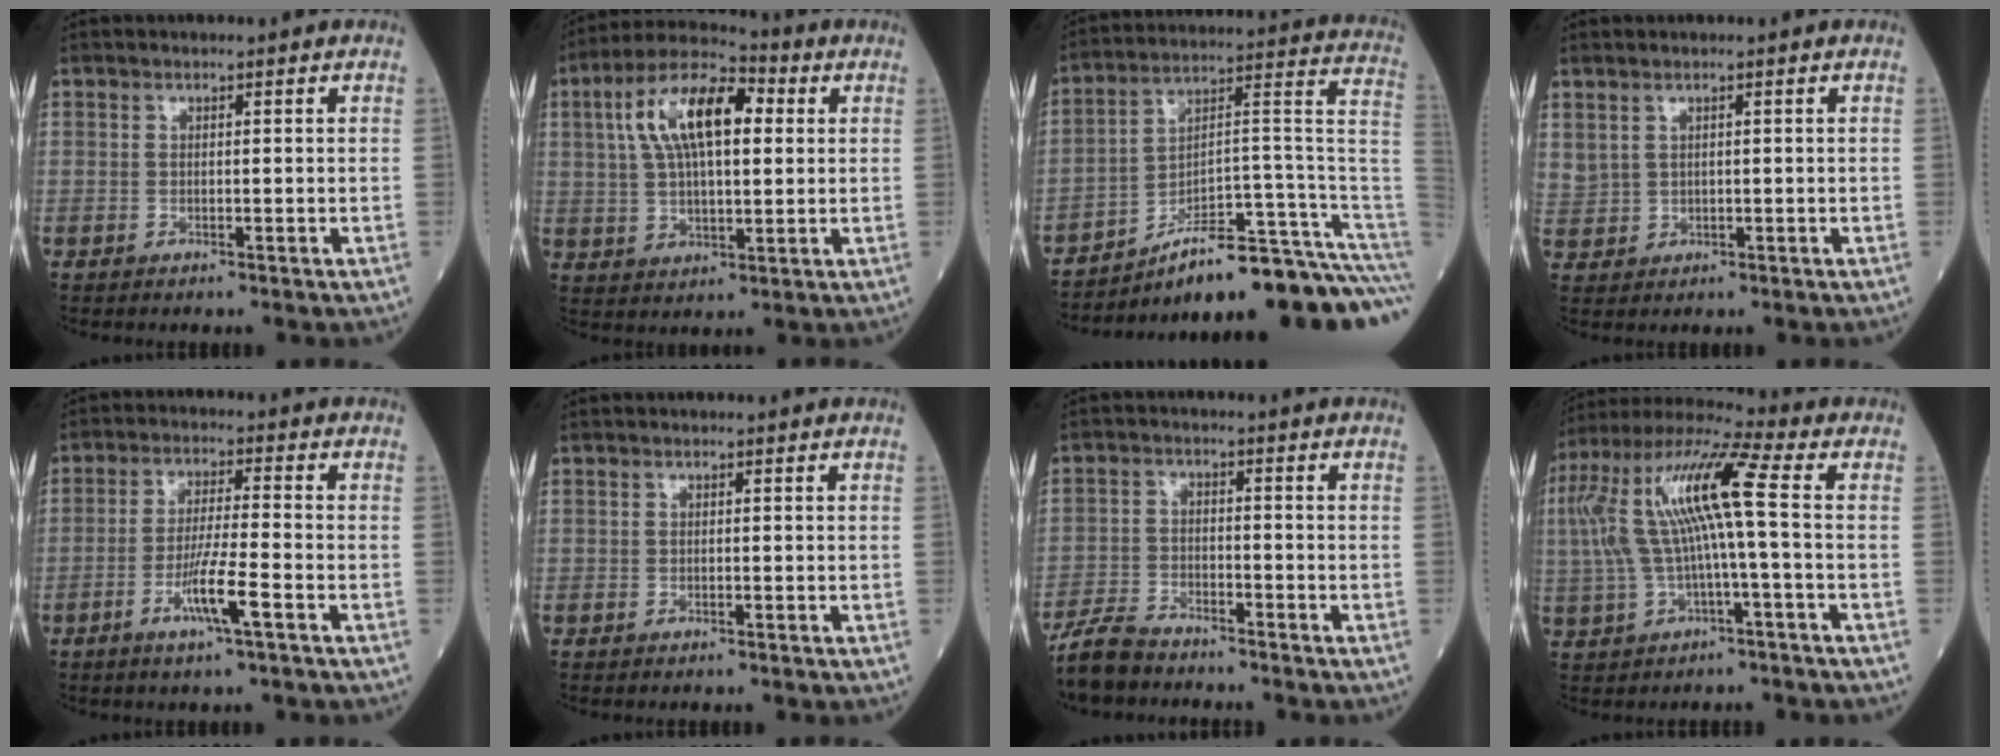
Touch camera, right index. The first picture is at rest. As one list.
[{"total": 13.4, "force": [3.6, 5.2, 11.9], "torque": [-0.229, 0.033, 0.058]}, {"total": 20.3, "force": [-16.2, 1.7, 12.2], "torque": [-0.095, 0.060, -0.238]}, {"total": 3.5, "force": [1.7, 2.6, 1.7], "torque": [-0.048, 0.005, 0.046]}, {"total": 7.1, "force": [-3.1, -0.1, 6.3], "torque": [-0.122, -0.008, -0.060]}, {"total": 0.0}, {"total": 6.6, "force": [-6.2, 1.6, 1.8], "torque": [-0.040, -0.019, -0.118]}, {"total": 14.9, "force": [1.1, 1.7, 14.8], "torque": [-0.308, 0.039, 0.016]}]